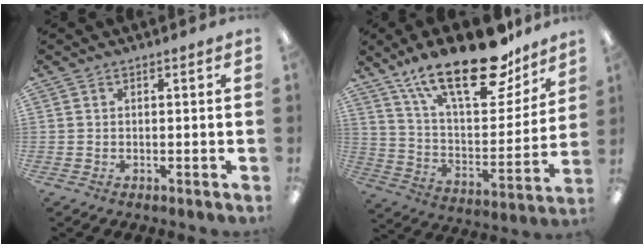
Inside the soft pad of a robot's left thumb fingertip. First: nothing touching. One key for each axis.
{"total": 25.8, "fx": 17.7, "fy": 9.9, "fz": 15.9, "tx": -0.255, "ty": -0.104, "tz": 0.300}